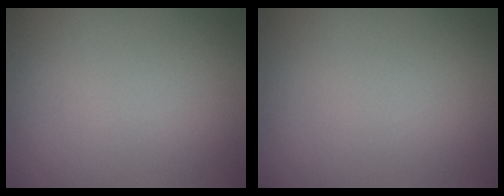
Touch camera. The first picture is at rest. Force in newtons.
{"total": 0.0}